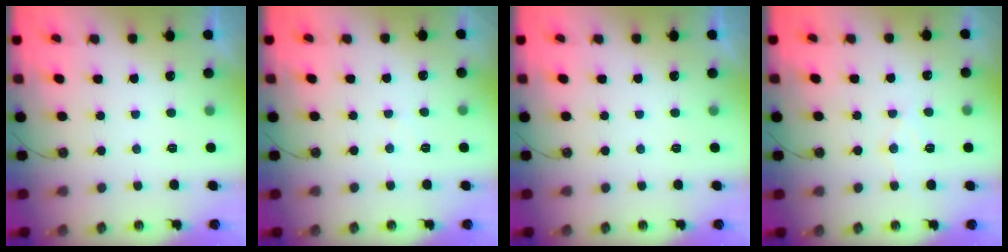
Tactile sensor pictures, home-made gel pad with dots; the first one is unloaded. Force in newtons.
{"total": 4.0, "press": 4.0, "slide": 0.5}
{"total": 0.0}
{"total": 6.4, "press": 6.4, "slide": 0.3}